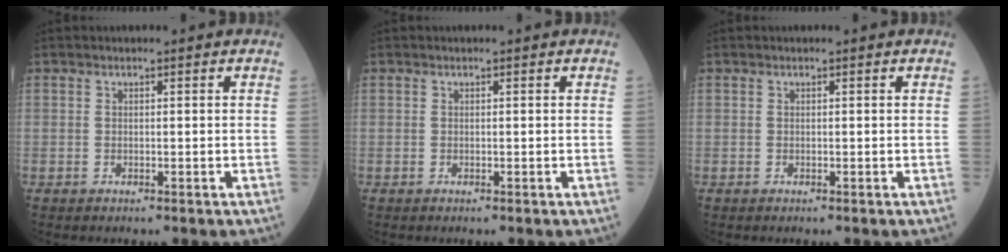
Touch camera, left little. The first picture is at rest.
{"total": 0.0}
{"total": 0.0}